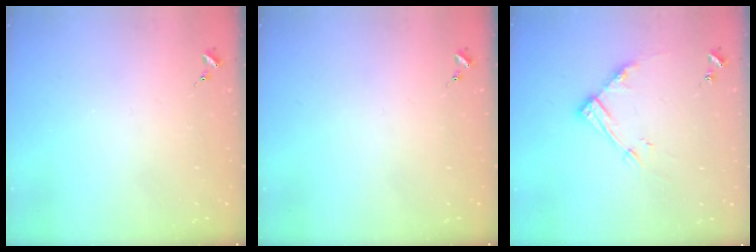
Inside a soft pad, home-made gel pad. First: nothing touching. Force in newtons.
{"total": 0.0}
{"total": 12.0, "press": 11.9, "slide": 1.1}